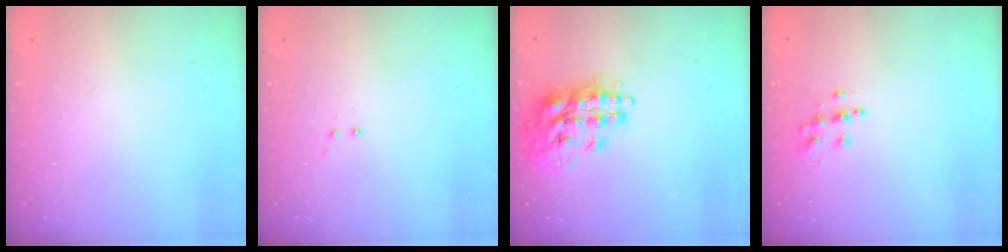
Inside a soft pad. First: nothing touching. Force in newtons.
{"total": 2.8, "press": 2.8, "slide": 0.6}
{"total": 17.1, "press": 17.0, "slide": 1.4}
{"total": 8.6, "press": 8.6, "slide": 0.3}